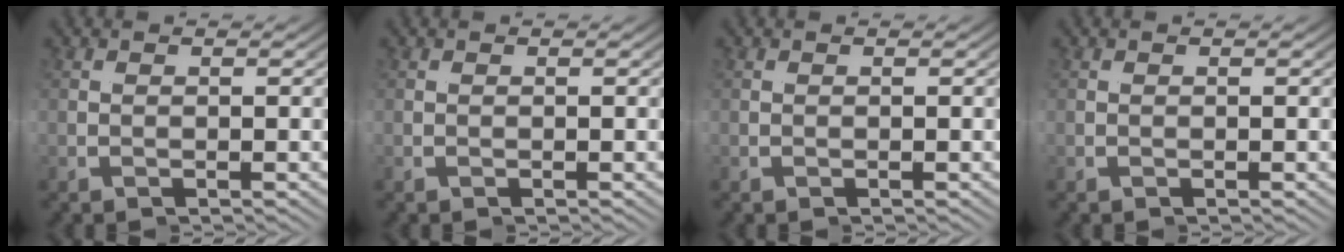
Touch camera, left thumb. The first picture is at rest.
{"total": 0.0}
{"total": 0.0}
{"total": 0.0}